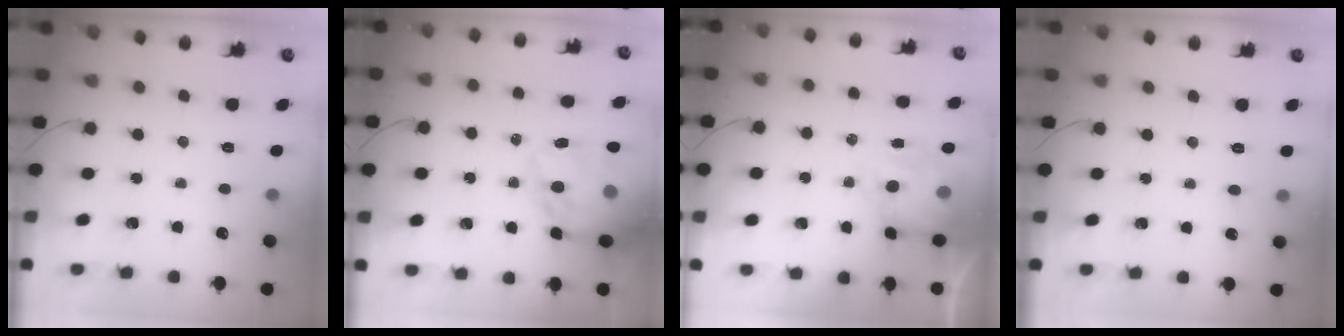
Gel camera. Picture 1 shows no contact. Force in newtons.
{"total": 21.5, "press": 20.8, "slide": 5.3}
{"total": 8.3, "press": 8.1, "slide": 1.7}
{"total": 4.4, "press": 4.2, "slide": 1.0}